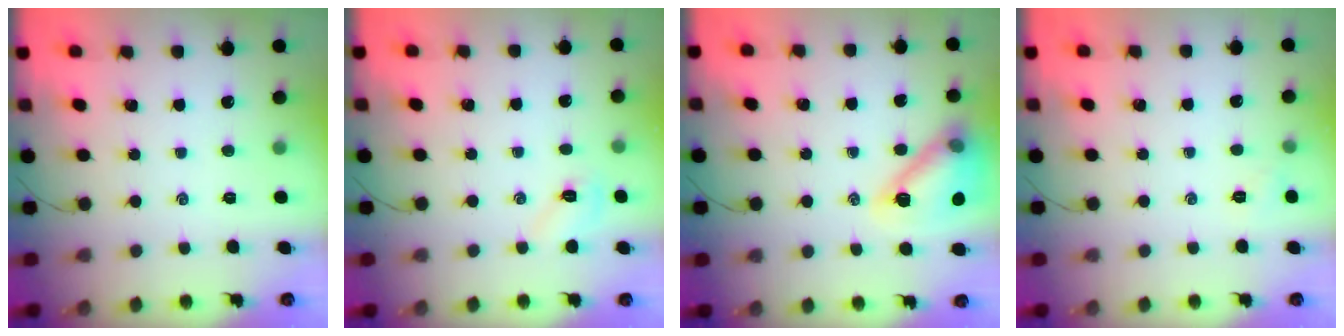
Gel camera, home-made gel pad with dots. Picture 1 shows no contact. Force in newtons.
{"total": 7.0, "press": 6.8, "slide": 1.5}
{"total": 16.2, "press": 16.1, "slide": 1.5}
{"total": 4.0, "press": 3.8, "slide": 1.2}